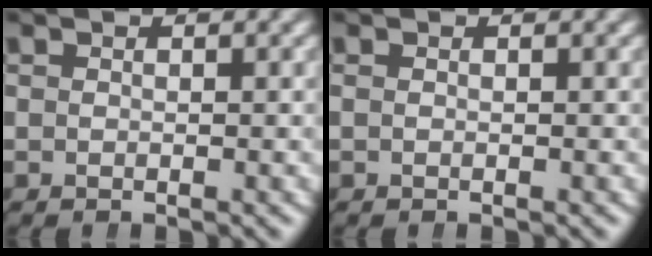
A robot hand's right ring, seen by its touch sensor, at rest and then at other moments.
{"total": 0.0}